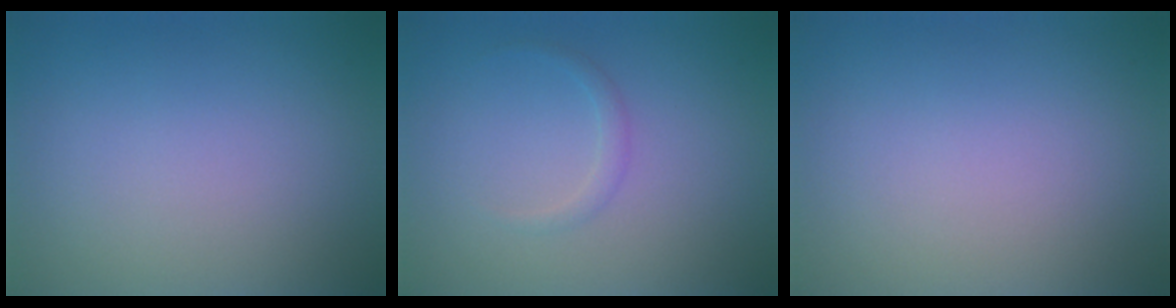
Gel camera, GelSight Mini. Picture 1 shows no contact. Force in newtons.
{"total": 0.9, "press": 0.9, "slide": 0.1}
{"total": 0.0}